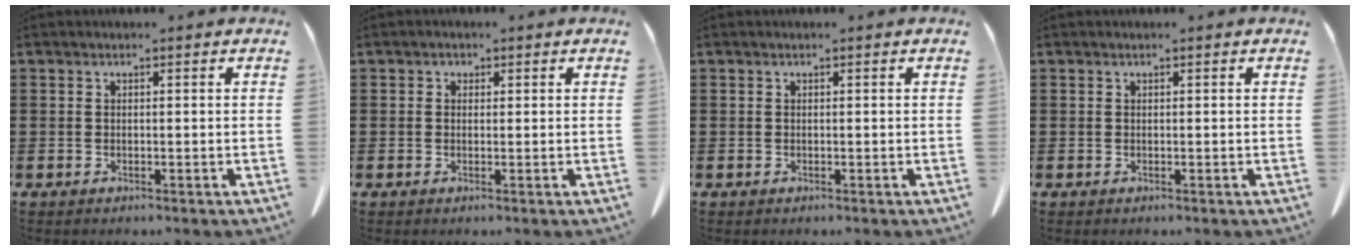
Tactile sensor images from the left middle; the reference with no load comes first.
{"total": 0.8, "force": [0.1, 0.7, 0.2], "torque": [-0.007, 0.005, 0.002]}
{"total": 0.0}
{"total": 0.0}